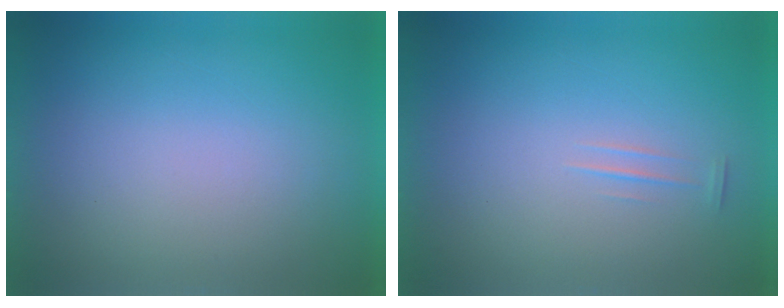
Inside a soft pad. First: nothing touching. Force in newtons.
{"total": 1.3}